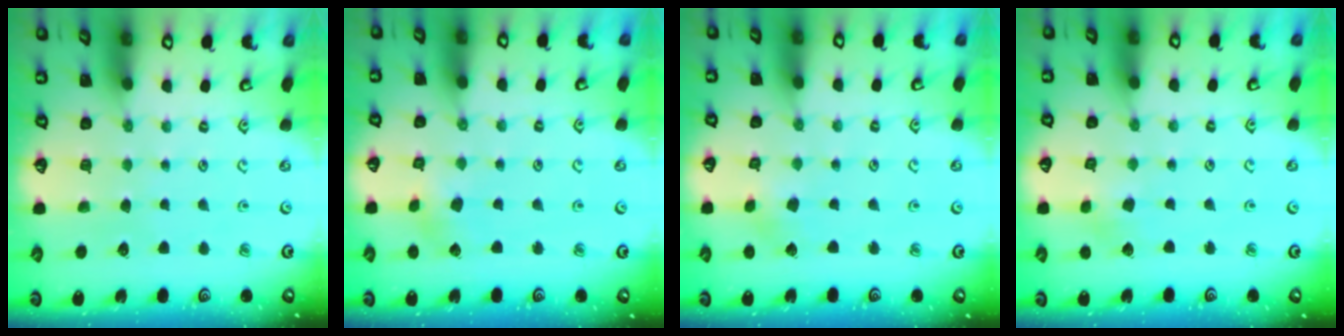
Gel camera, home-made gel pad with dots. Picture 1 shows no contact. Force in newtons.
{"total": 3.0, "press": 3.0, "slide": 0.4}
{"total": 2.6, "press": 2.6, "slide": 0.2}
{"total": 2.3, "press": 2.3, "slide": 0.4}